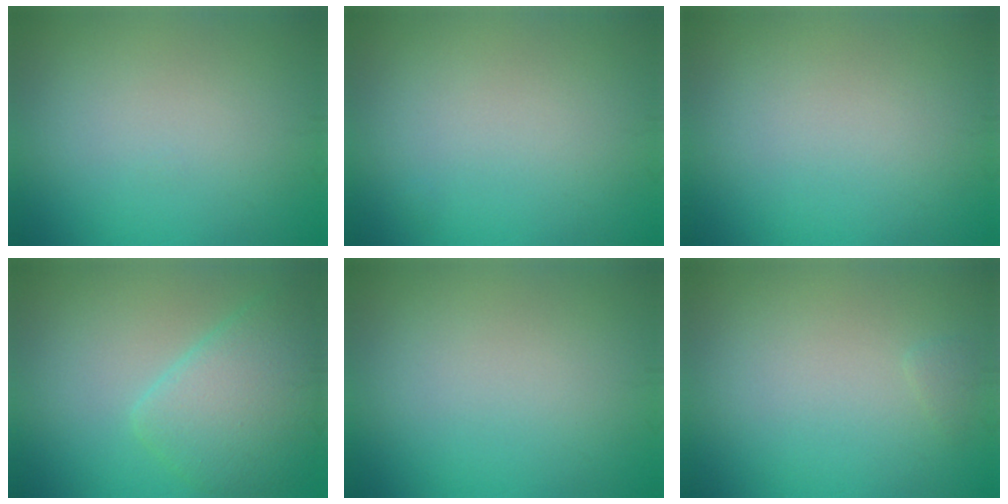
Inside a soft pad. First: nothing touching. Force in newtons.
{"total": 0.0}
{"total": 0.0}
{"total": 5.2, "press": 5.2, "slide": 0.2}
{"total": 0.0}
{"total": 0.5, "press": 0.5, "slide": 0.1}